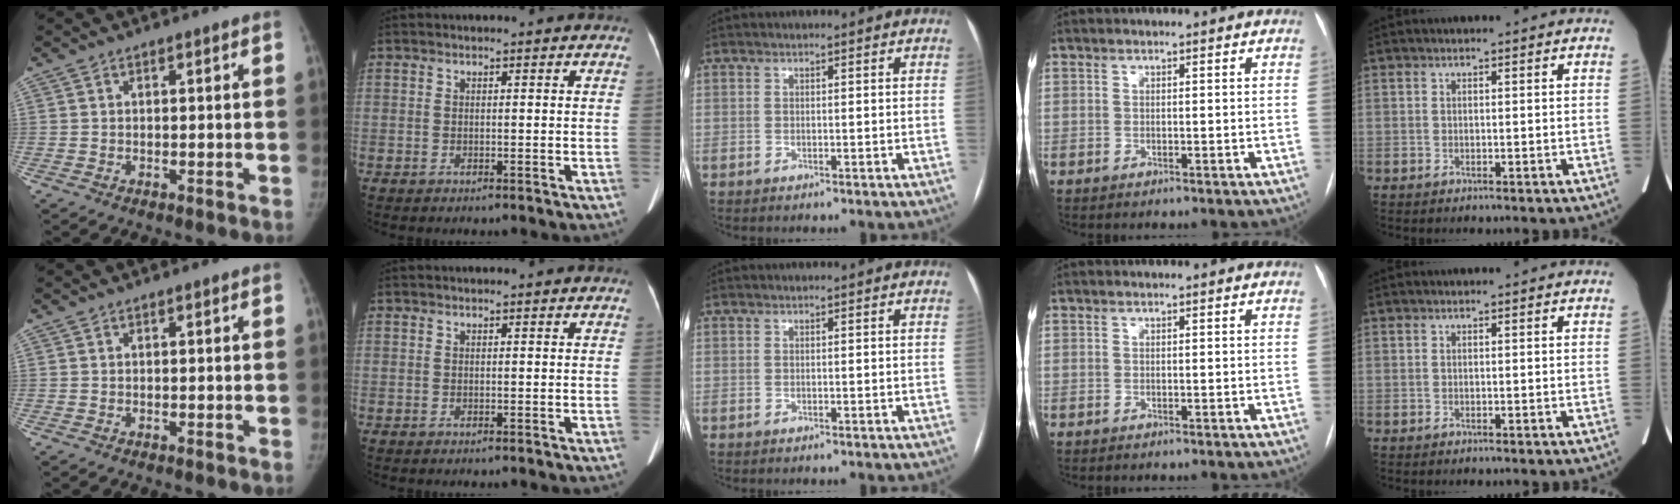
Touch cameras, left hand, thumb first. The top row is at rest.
{}